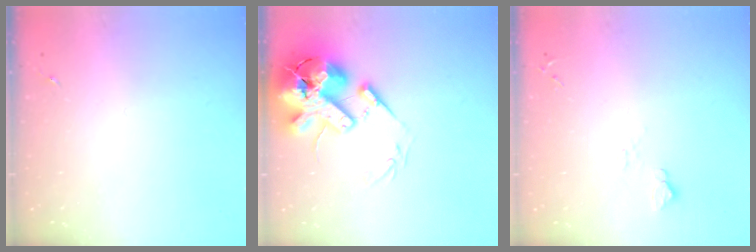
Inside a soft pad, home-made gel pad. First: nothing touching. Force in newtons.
{"total": 20.9, "press": 20.6, "slide": 3.4}
{"total": 5.0, "press": 5.0, "slide": 0.6}